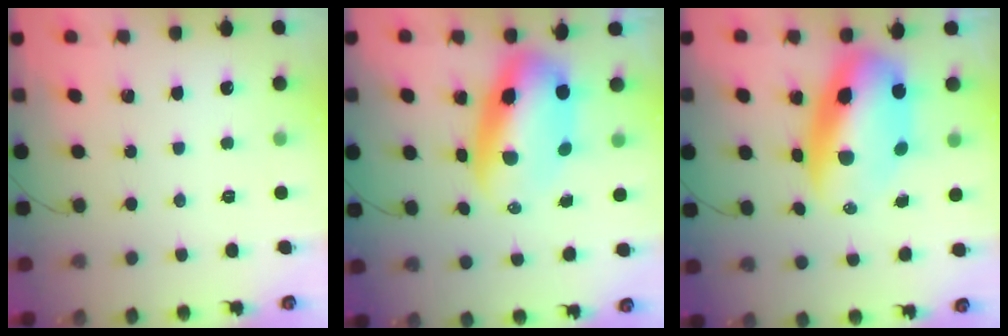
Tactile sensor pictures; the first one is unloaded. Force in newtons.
{"total": 9.3, "press": 9.0, "slide": 2.5}
{"total": 13.3, "press": 12.8, "slide": 3.6}